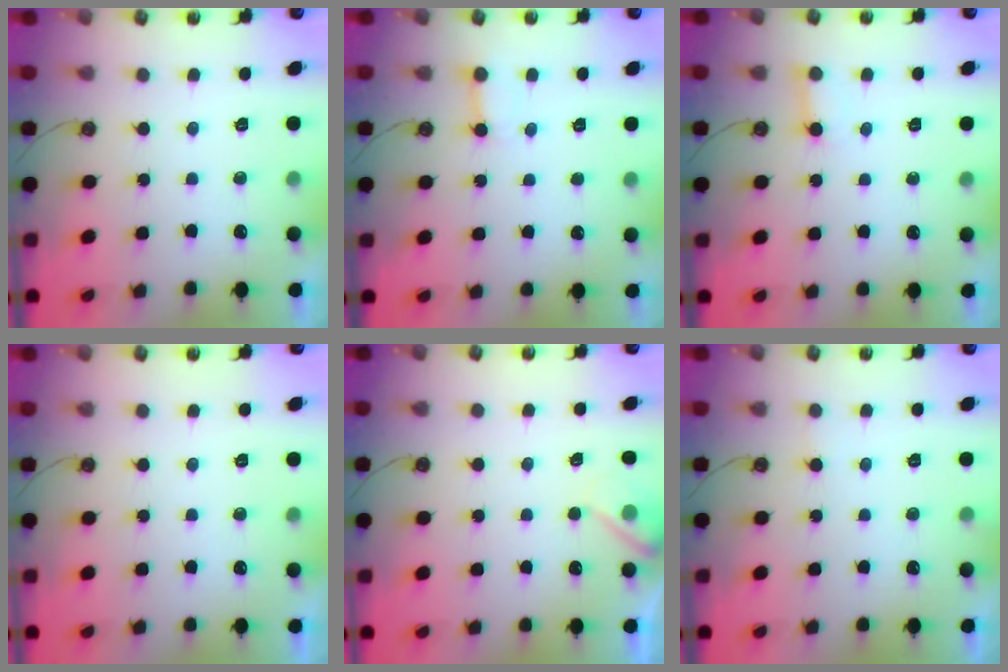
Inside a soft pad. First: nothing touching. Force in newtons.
{"total": 2.7, "press": 2.7, "slide": 0.5}
{"total": 4.7, "press": 4.7, "slide": 0.4}
{"total": 0.0}
{"total": 6.3, "press": 6.3, "slide": 0.6}
{"total": 4.1, "press": 4.1, "slide": 0.3}